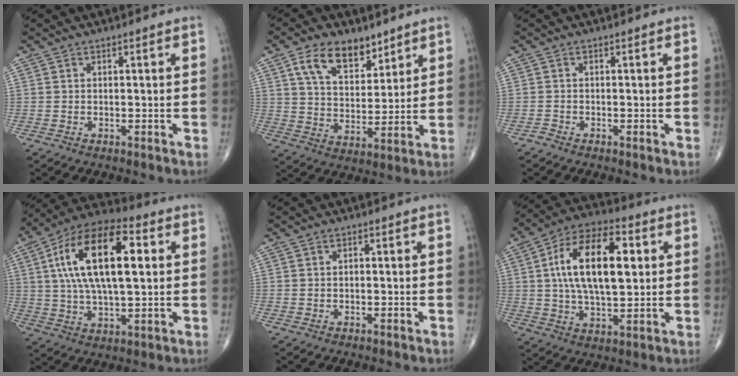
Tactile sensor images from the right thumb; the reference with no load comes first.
{"total": 11.7, "force": [7.0, 6.7, 6.7], "torque": [-0.089, -0.038, 0.129]}
{"total": 0.6, "force": [-0.5, 0.1, 0.2], "torque": [-0.003, -0.002, -0.016]}
{"total": 21.0, "force": [4.6, 9.4, 18.3], "torque": [-0.322, 0.016, 0.070]}
{"total": 0.8, "force": [0.1, 0.5, 0.6], "torque": [-0.011, 0.003, 0.001]}
{"total": 19.0, "force": [3.4, 9.2, 16.2], "torque": [-0.270, 0.012, 0.055]}